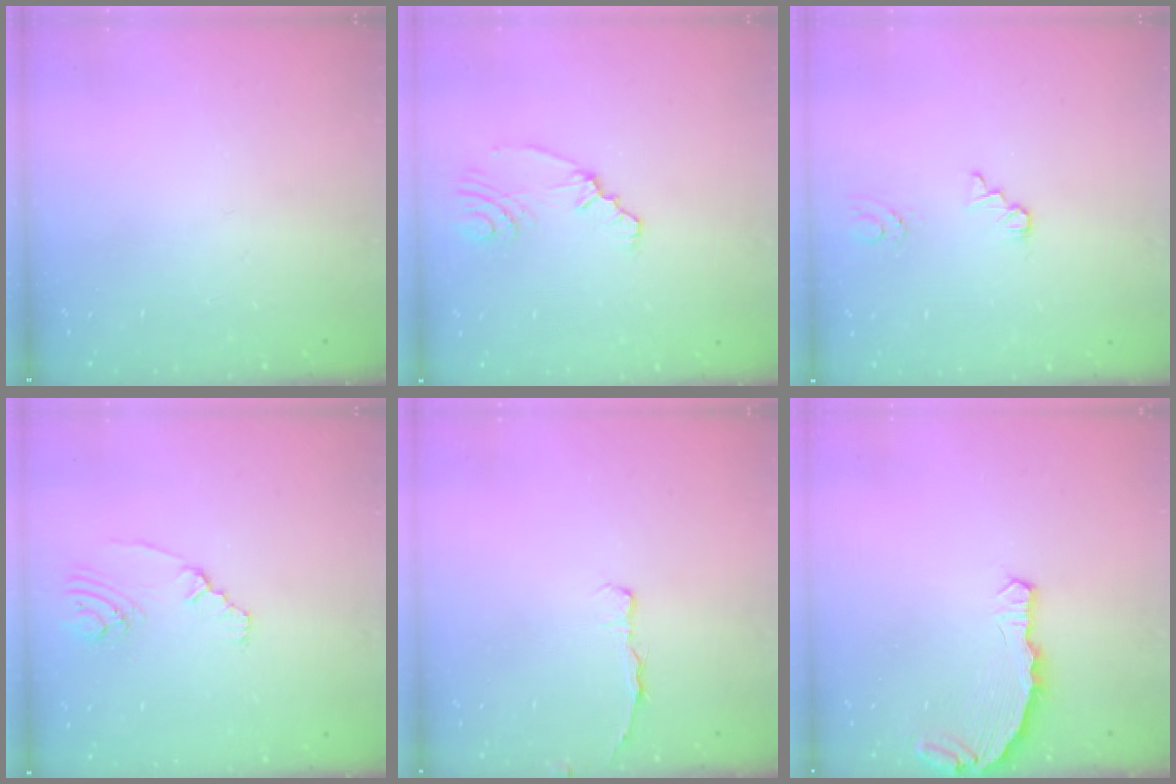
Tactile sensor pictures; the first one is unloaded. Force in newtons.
{"total": 2.9, "press": 2.1, "slide": 1.9}
{"total": 1.6, "press": 1.6, "slide": 0.2}
{"total": 2.2, "press": 2.1, "slide": 0.6}
{"total": 3.3, "press": 3.3, "slide": 0.4}
{"total": 5.9, "press": 5.2, "slide": 2.8}